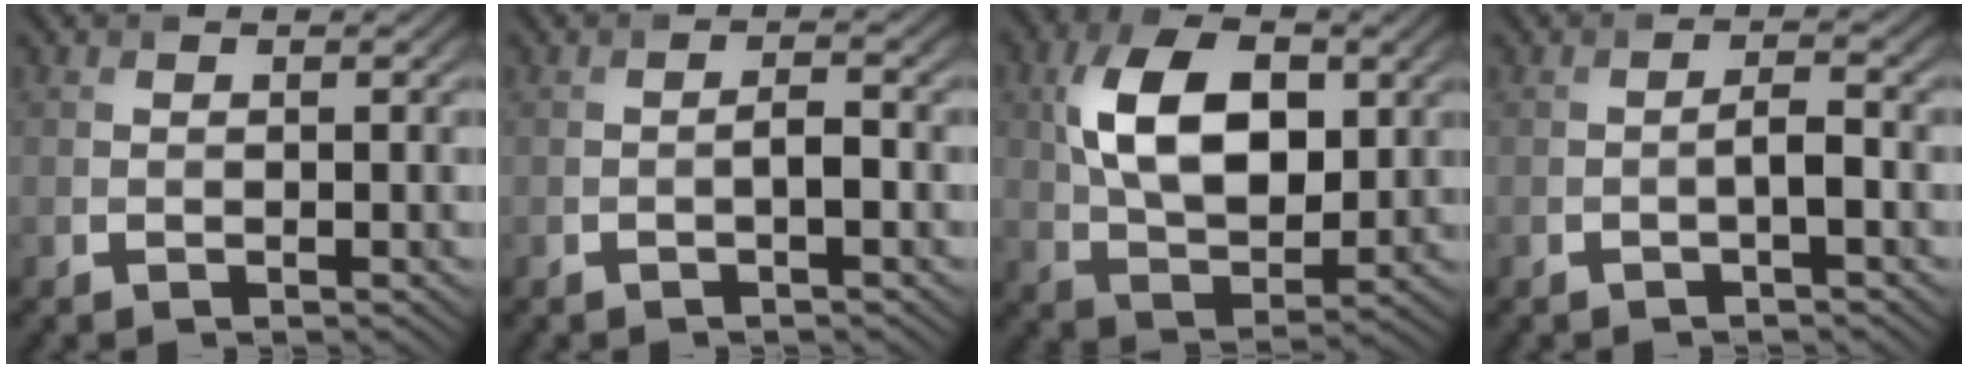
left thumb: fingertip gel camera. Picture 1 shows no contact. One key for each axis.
{"total": 1.5, "fx": -0.6, "fy": 0.3, "fz": 1.4, "tx": -0.025, "ty": 0.004, "tz": -0.013}
{"total": 11.4, "fx": 2.6, "fy": 6.8, "fz": 8.8, "tx": -0.174, "ty": 0.007, "tz": 0.049}
{"total": 1.9, "fx": -0.7, "fy": 0.3, "fz": 1.7, "tx": -0.032, "ty": 0.006, "tz": -0.017}